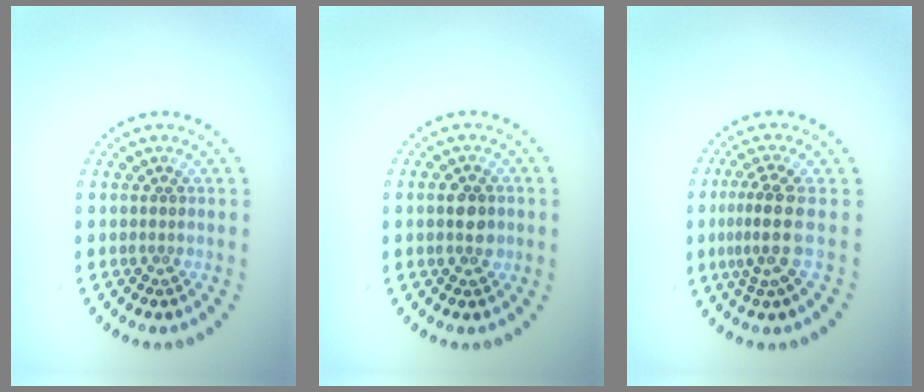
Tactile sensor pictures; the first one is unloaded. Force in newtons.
{"total": 2.5, "press": 2.5, "slide": 0.2}
{"total": 3.1, "press": 2.2, "slide": 2.1}